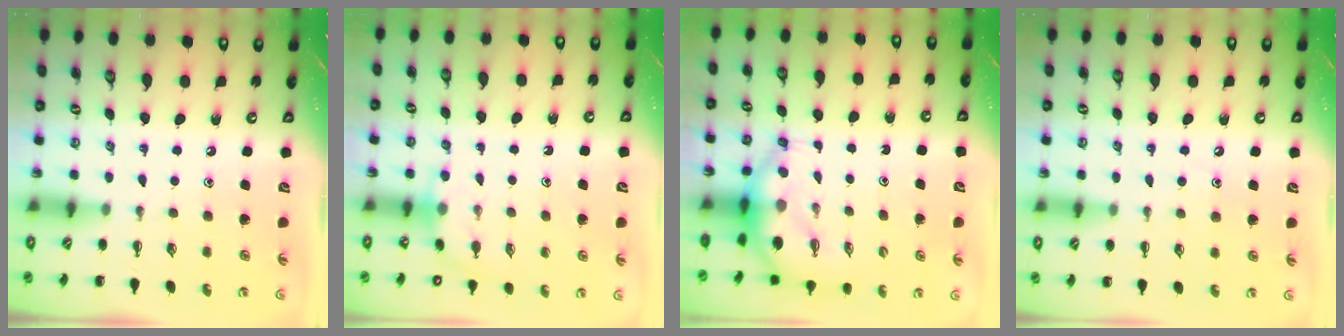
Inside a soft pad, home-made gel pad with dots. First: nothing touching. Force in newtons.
{"total": 4.8, "press": 4.6, "slide": 1.2}
{"total": 7.0, "press": 6.9, "slide": 1.2}
{"total": 5.4, "press": 5.1, "slide": 1.5}